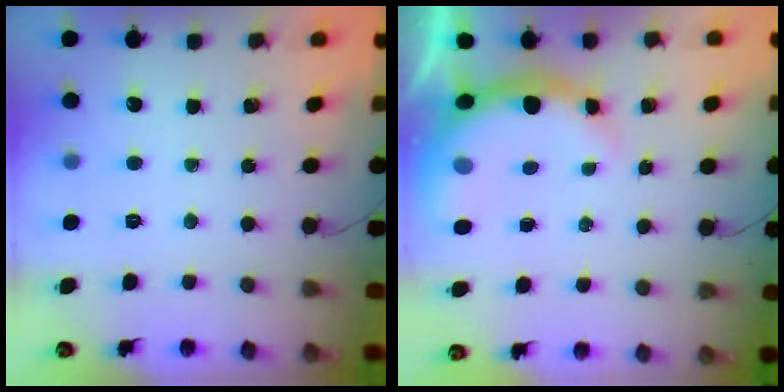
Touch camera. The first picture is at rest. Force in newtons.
{"total": 9.3, "press": 9.2, "slide": 1.8}